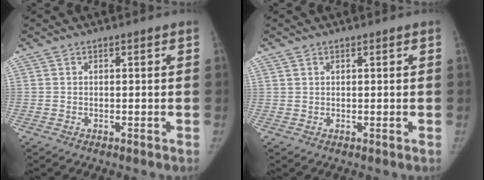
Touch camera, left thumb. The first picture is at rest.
{"total": 0.6, "force": [0.4, 0.4, 0.2], "torque": [-0.005, 0.000, 0.008]}